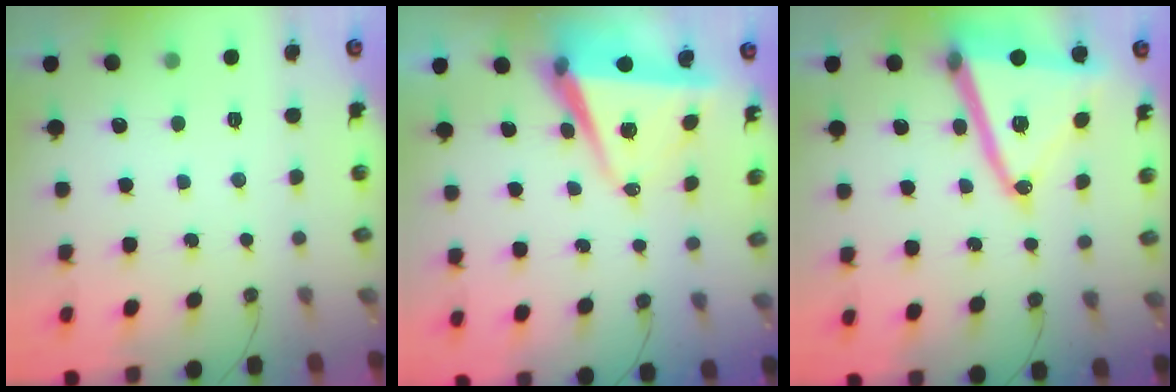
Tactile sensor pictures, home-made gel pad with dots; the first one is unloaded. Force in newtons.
{"total": 7.2, "press": 5.6, "slide": 4.5}
{"total": 20.6, "press": 20.4, "slide": 2.7}